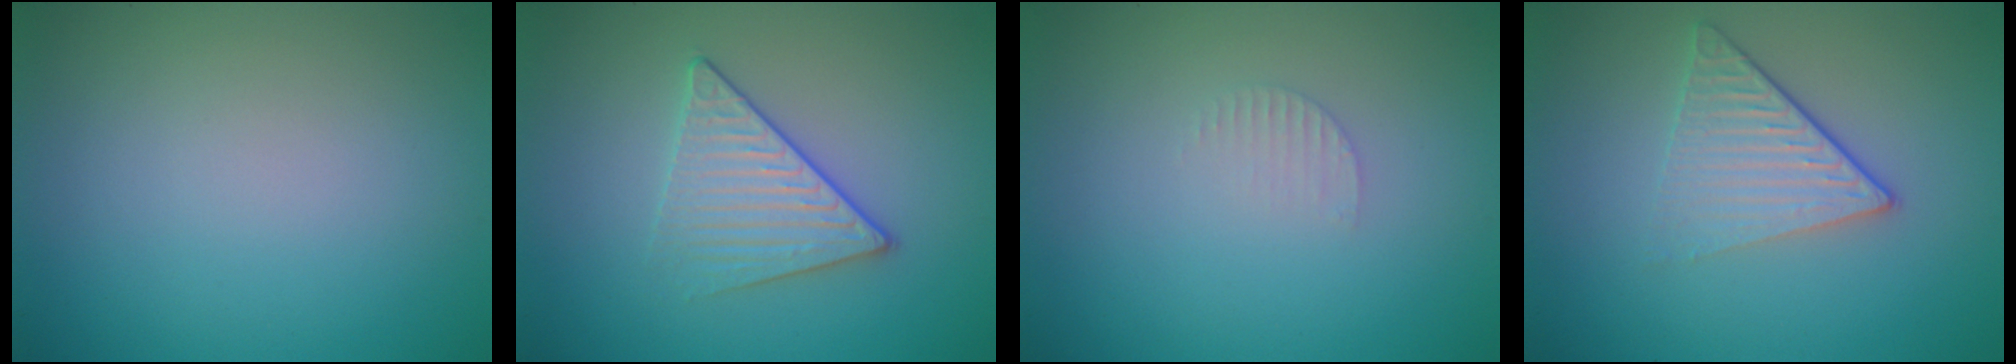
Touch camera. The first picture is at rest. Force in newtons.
{"total": 3.4, "press": 3.0, "slide": 1.4}
{"total": 0.8, "press": 0.8, "slide": 0.2}
{"total": 3.7, "press": 2.7, "slide": 2.6}